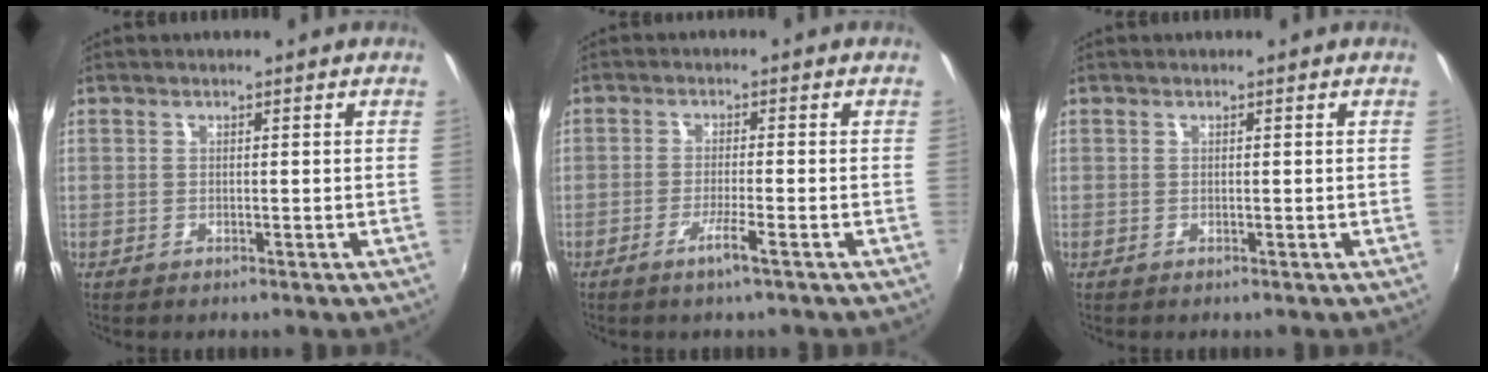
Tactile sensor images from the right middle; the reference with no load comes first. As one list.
[{"total": 3.4, "force": [-2.2, -0.3, 2.6], "torque": [-0.055, -0.008, -0.043]}, {"total": 0.0}]